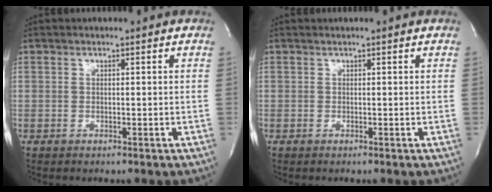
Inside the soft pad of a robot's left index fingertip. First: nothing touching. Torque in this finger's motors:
{"motor_torque": [0.92, 0.44, 0.00, -0.01]}